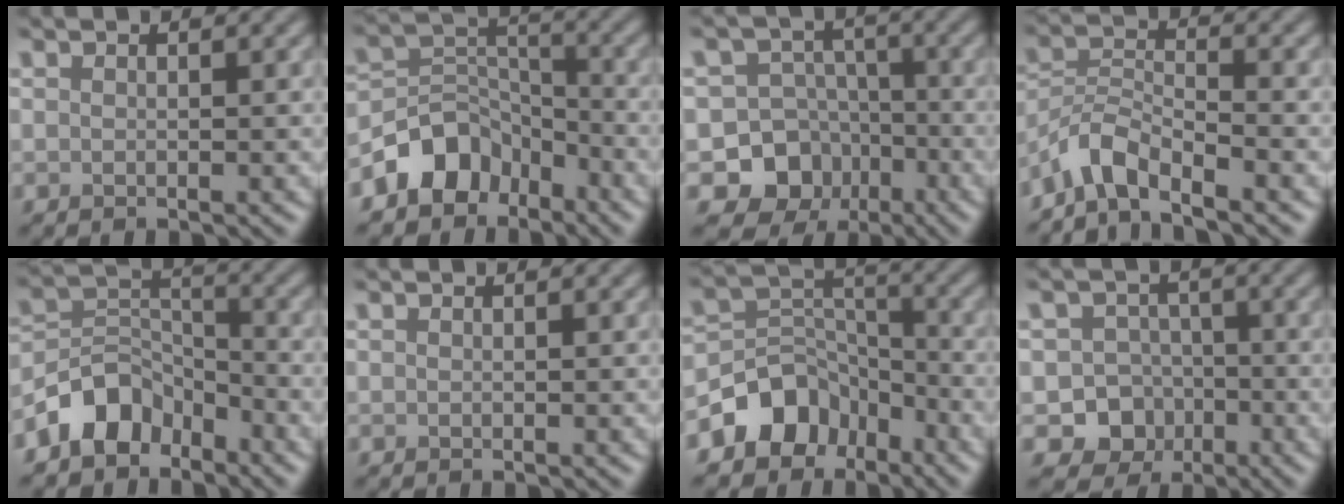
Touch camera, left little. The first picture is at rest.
{"total": 5.7, "force": [-3.8, 3.9, 1.8], "torque": [-0.021, 0.005, -0.079]}
{"total": 10.1, "force": [-4.5, 8.8, 1.9], "torque": [-0.013, -0.012, -0.097]}
{"total": 4.4, "force": [-3.6, 1.2, 2.1], "torque": [-0.035, 0.003, -0.081]}
{"total": 5.2, "force": [-3.7, 3.2, 1.8], "torque": [-0.027, 0.007, -0.078]}
{"total": 0.0}
{"total": 6.4, "force": [-4.0, 4.6, 2.0], "torque": [-0.018, 0.000, -0.080]}
{"total": 7.5, "force": [-3.1, 6.6, 1.6], "torque": [0.004, -0.011, -0.069]}